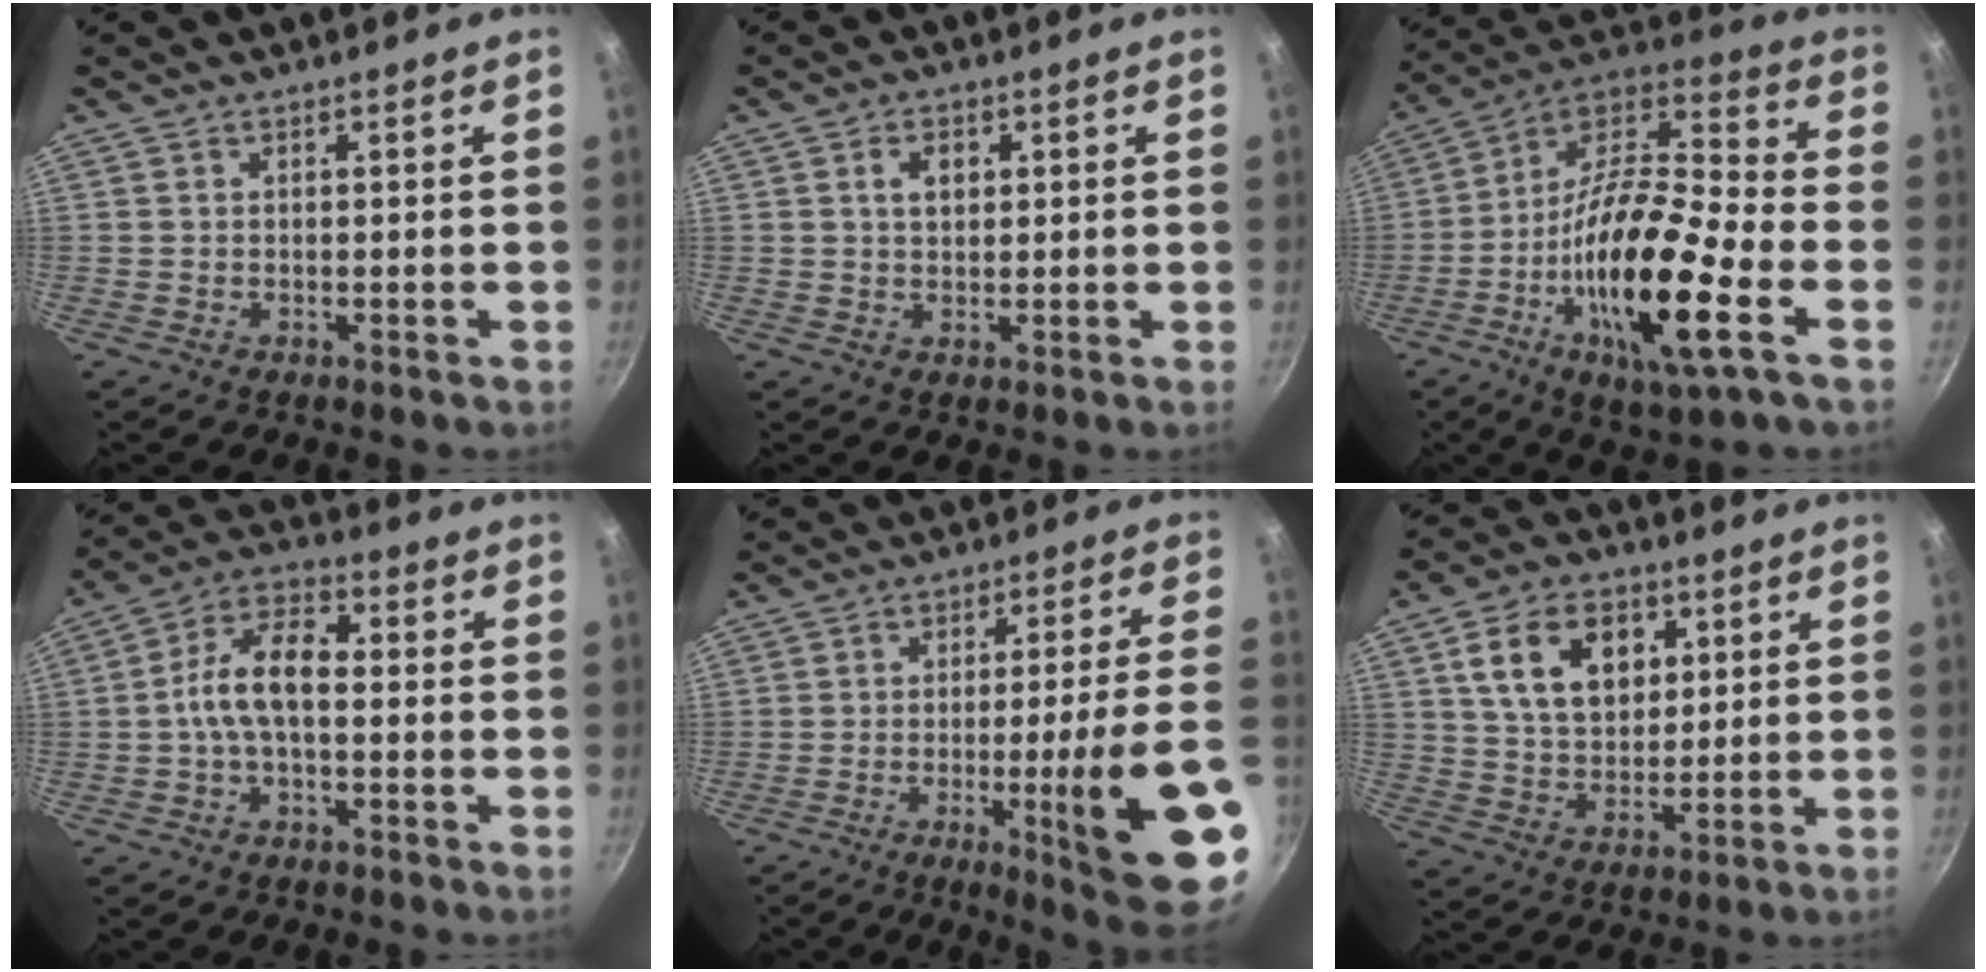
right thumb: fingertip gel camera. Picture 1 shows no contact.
{"total": 3.6, "force": [1.1, 2.5, 2.3], "torque": [-0.026, 0.000, 0.019]}
{"total": 20.8, "force": [-6.4, 6.0, 18.8], "torque": [-0.339, 0.030, -0.129]}
{"total": 10.1, "force": [-0.6, 5.5, 8.5], "torque": [-0.145, 0.041, -0.024]}
{"total": 20.5, "force": [-6.8, 1.8, 19.2], "torque": [-0.254, 0.021, -0.088]}
{"total": 13.1, "force": [4.5, 9.1, 8.4], "torque": [-0.116, -0.009, 0.079]}